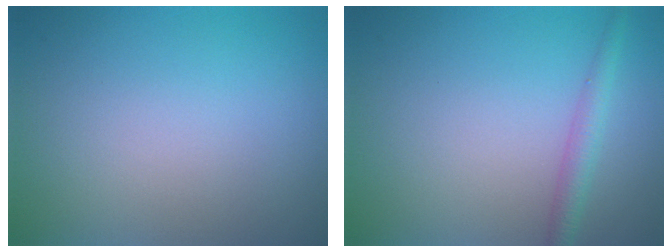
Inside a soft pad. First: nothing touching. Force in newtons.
{"total": 2.0, "press": 2.0, "slide": 0.0}